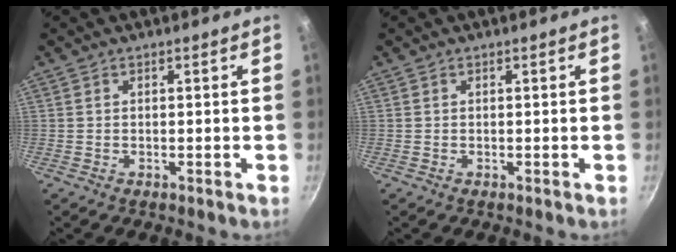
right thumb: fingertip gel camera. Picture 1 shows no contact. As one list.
[{"total": 0.0}]